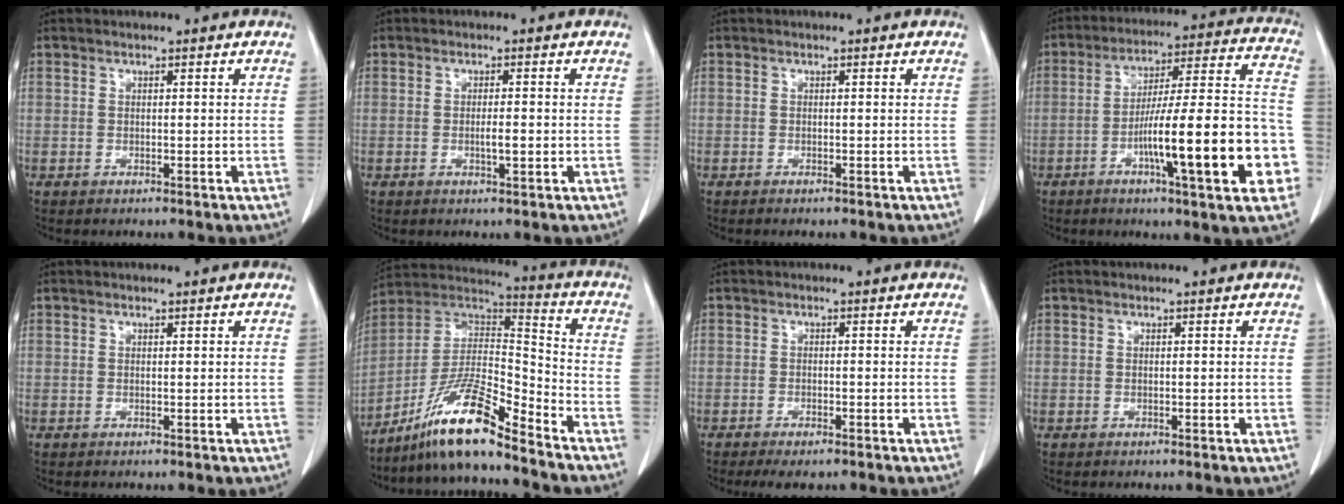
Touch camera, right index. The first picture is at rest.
{"total": 2.1, "force": [-0.4, 0.3, 2.0], "torque": [-0.037, -0.002, -0.006]}
{"total": 0.6, "force": [-0.5, 0.0, 0.4], "torque": [-0.008, -0.001, -0.009]}
{"total": 21.5, "force": [-6.9, 2.0, 20.2], "torque": [-0.247, 0.017, -0.100]}
{"total": 0.0}
{"total": 14.4, "force": [-10.8, 0.7, 9.4], "torque": [-0.179, 0.008, -0.196]}
{"total": 3.7, "force": [-2.8, 0.9, 2.1], "torque": [-0.029, -0.007, -0.037]}
{"total": 0.0}